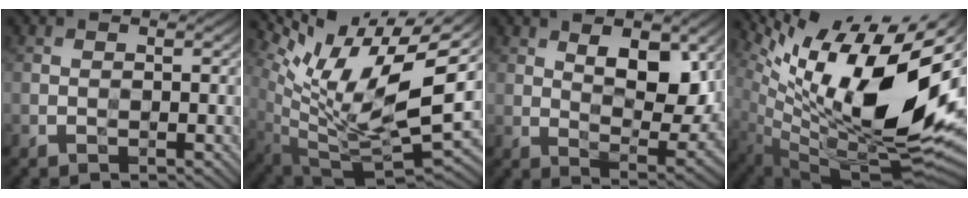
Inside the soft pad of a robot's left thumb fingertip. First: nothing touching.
{"total": 14.7, "force": [5.5, 5.2, 12.6], "torque": [-0.250, -0.007, 0.097]}
{"total": 9.7, "force": [4.2, 4.5, 7.5], "torque": [-0.129, -0.008, 0.078]}
{"total": 19.5, "force": [4.6, 8.2, 17.0], "torque": [-0.273, 0.001, 0.096]}